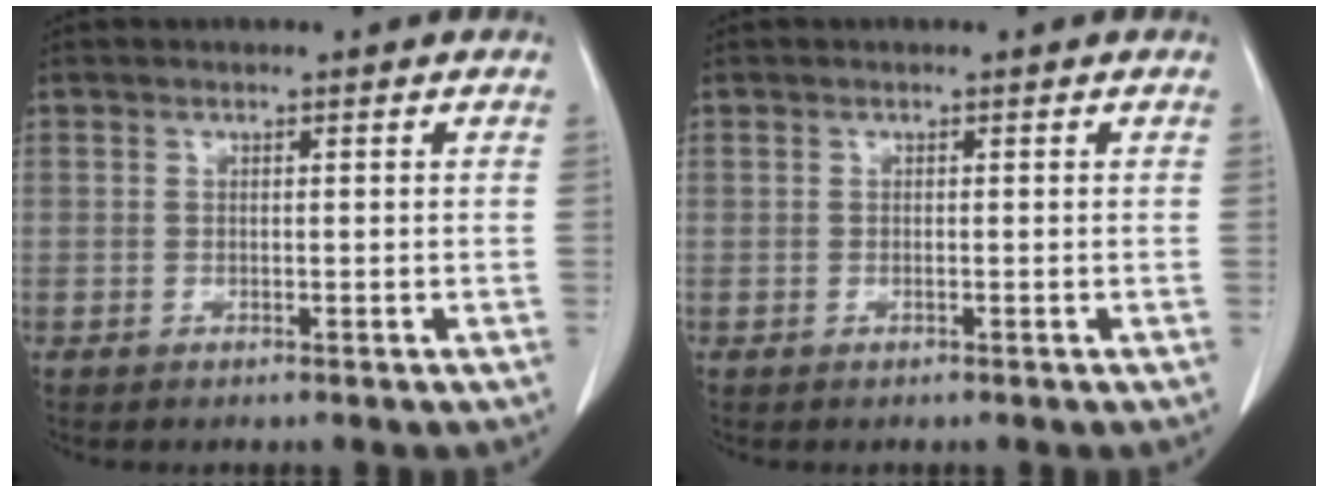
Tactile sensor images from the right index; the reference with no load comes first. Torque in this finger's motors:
{"motor_torque": [-0.01, 0.09, 0.01, 0.00]}